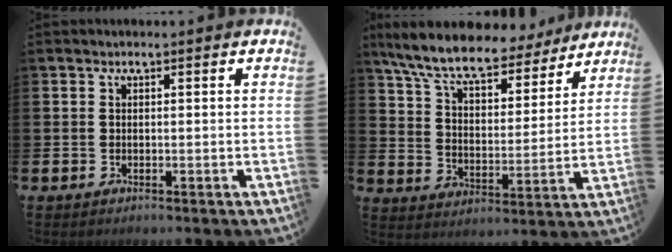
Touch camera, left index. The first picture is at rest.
{"total": 9.6, "force": [8.5, 2.3, 3.9], "torque": [-0.106, -0.051, 0.146]}